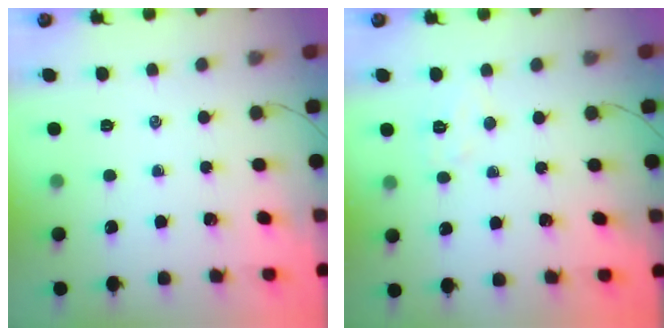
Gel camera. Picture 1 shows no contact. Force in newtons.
{"total": 5.0, "press": 4.9, "slide": 1.1}